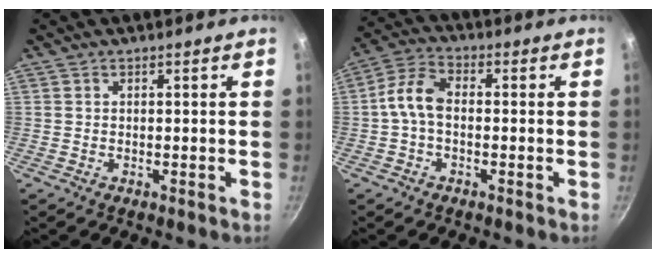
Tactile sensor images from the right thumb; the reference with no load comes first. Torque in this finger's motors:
{"motor_torque": [2.49, 2.52, 1.58, -1.17, 0.31]}